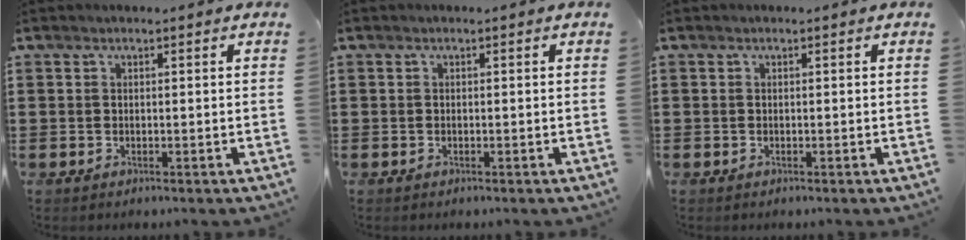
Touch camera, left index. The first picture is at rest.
{"total": 0.0}
{"total": 0.0}